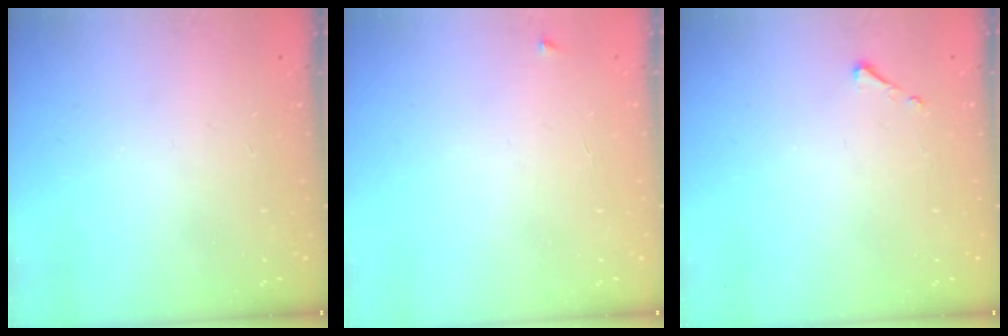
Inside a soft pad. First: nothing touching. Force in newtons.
{"total": 2.5, "press": 2.4, "slide": 0.4}
{"total": 2.5, "press": 2.5, "slide": 0.3}